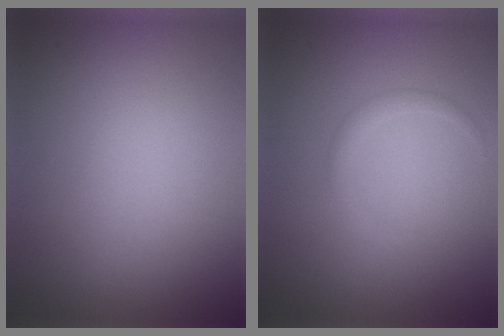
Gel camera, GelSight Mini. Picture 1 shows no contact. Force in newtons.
{"total": 1.1, "press": 1.1, "slide": 0.1}